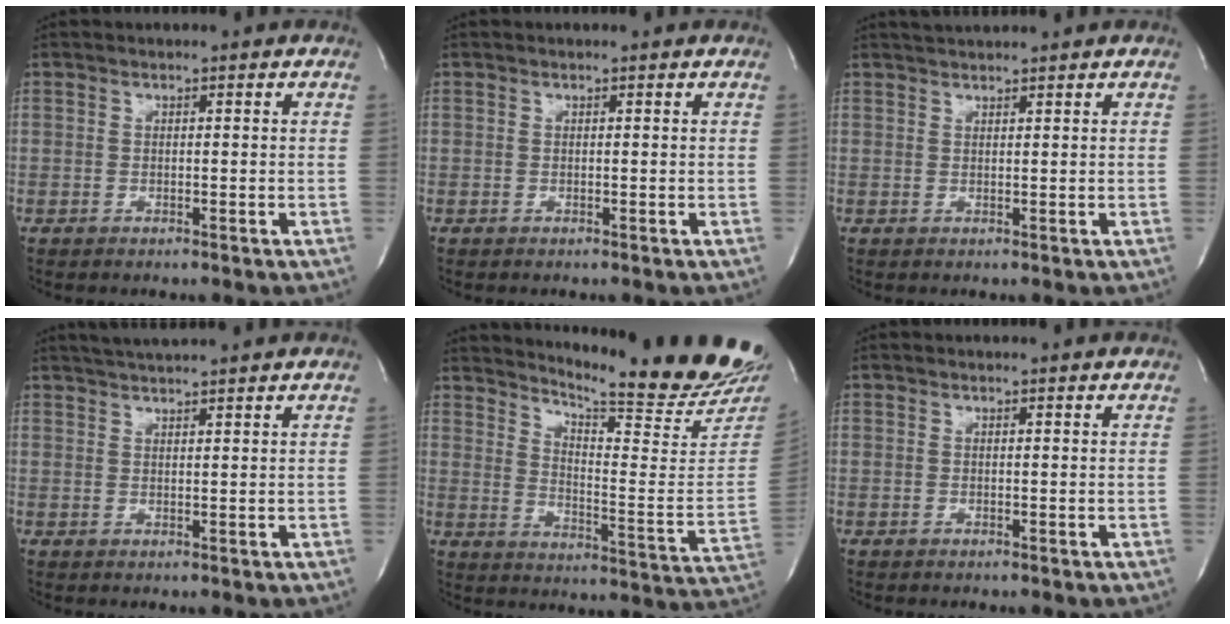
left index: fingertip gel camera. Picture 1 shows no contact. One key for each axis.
{"total": 0.0}
{"total": 2.6, "fx": 2.5, "fy": -0.3, "fz": 0.6, "tx": -0.008, "ty": 0.020, "tz": 0.048}
{"total": 5.4, "fx": 4.9, "fy": -0.7, "fz": 2.0, "tx": -0.036, "ty": 0.021, "tz": 0.078}
{"total": 22.4, "fx": 20.7, "fy": 0.3, "fz": 8.6, "tx": -0.132, "ty": -0.119, "tz": 0.260}
{"total": 0.7, "fx": 0.7, "fy": 0.0, "fz": 0.0, "tx": -0.005, "ty": -0.005, "tz": 0.003}